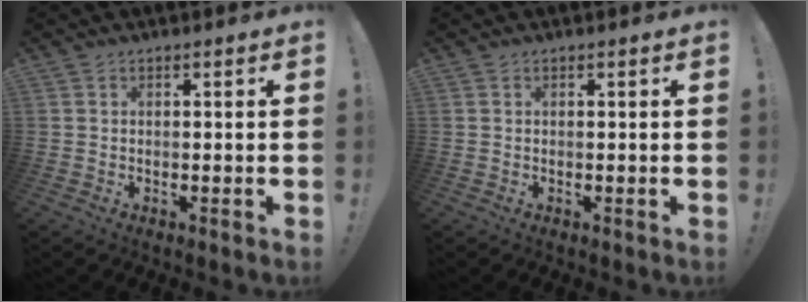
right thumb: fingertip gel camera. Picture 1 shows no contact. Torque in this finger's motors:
{"motor_torque": [0.00, 0.00, -0.03, 0.01, 0.01]}